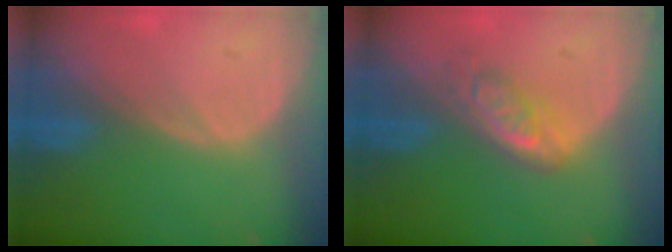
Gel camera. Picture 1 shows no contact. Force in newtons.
{"total": 4.9, "press": 4.6, "slide": 1.7}